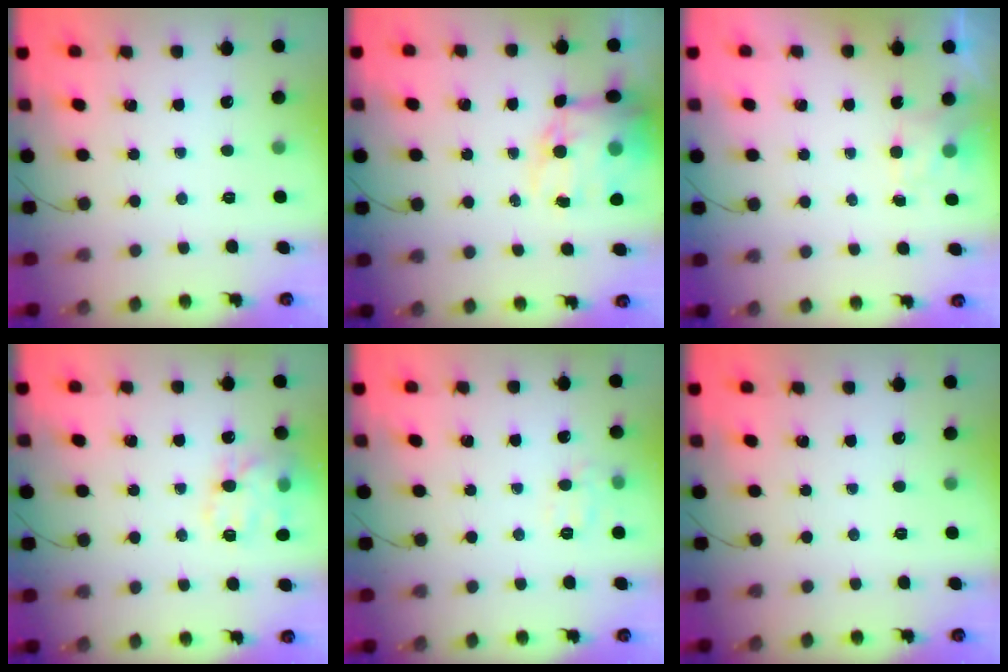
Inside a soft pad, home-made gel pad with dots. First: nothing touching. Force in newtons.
{"total": 13.4, "press": 13.0, "slide": 3.3}
{"total": 2.2, "press": 1.8, "slide": 1.3}
{"total": 15.0, "press": 14.9, "slide": 2.2}
{"total": 7.1, "press": 7.0, "slide": 1.2}
{"total": 0.0}